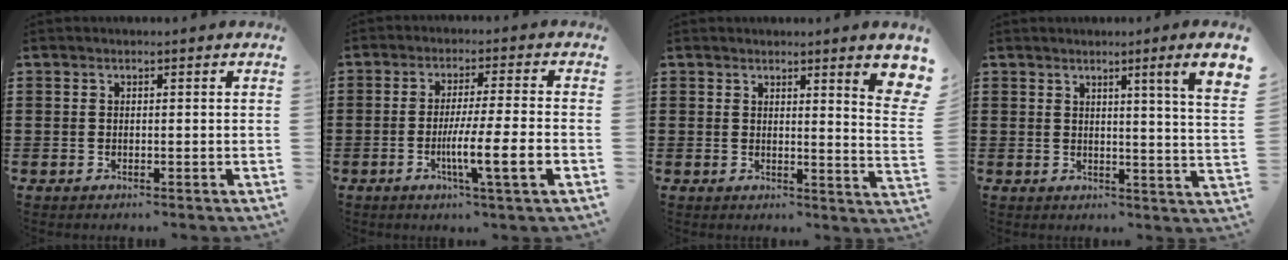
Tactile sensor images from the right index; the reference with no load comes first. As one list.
[{"total": 7.8, "force": [-2.5, -0.1, 7.4], "torque": [-0.128, -0.014, -0.045]}, {"total": 3.9, "force": [2.3, 0.0, 3.2], "torque": [-0.048, -0.020, 0.033]}, {"total": 4.3, "force": [2.3, -1.2, 3.4], "torque": [-0.058, -0.023, 0.029]}]